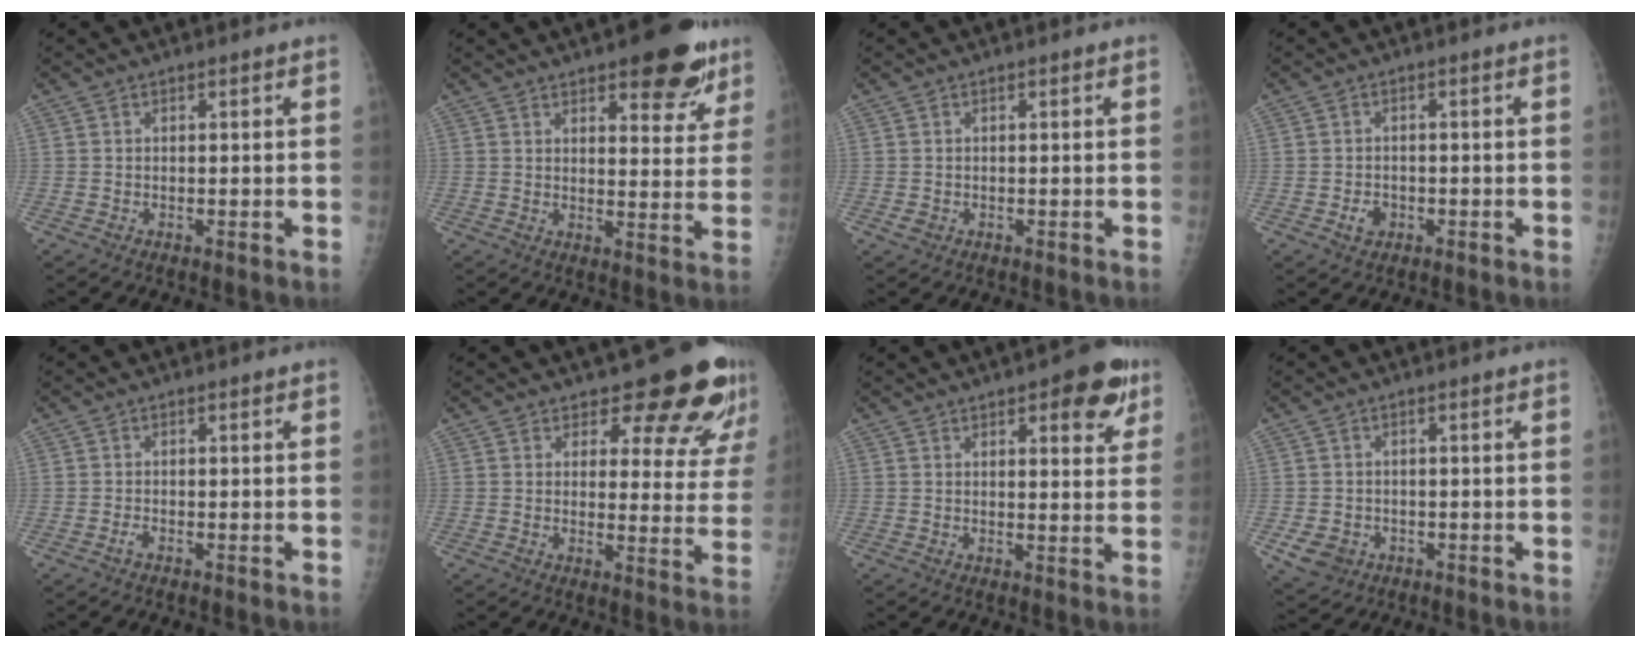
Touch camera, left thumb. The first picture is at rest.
{"total": 12.5, "force": [8.0, 4.9, 8.3], "torque": [-0.058, -0.038, 0.103]}
{"total": 1.0, "force": [-0.1, 0.9, 0.4], "torque": [-0.006, -0.001, 0.001]}
{"total": 2.4, "force": [-1.0, 1.9, 1.2], "torque": [-0.011, 0.006, -0.013]}
{"total": 0.9, "force": [-0.6, 0.3, 0.6], "torque": [-0.014, 0.002, -0.014]}
{"total": 13.5, "force": [11.1, 4.9, 5.9], "torque": [-0.025, -0.083, 0.121]}
{"total": 8.9, "force": [4.8, 3.5, 6.6], "torque": [-0.054, -0.017, 0.055]}
{"total": 4.7, "force": [-1.5, 4.1, 1.9], "torque": [-0.032, 0.002, -0.015]}